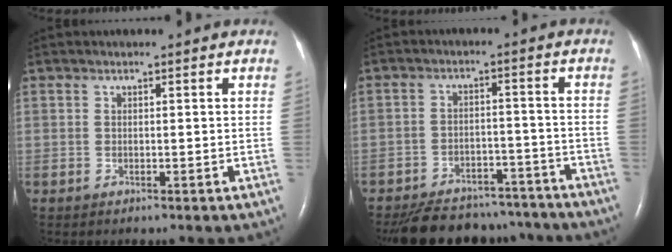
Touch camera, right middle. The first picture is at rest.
{"total": 16.8, "force": [-14.8, 6.3, 4.8], "torque": [-0.105, 0.004, -0.200]}